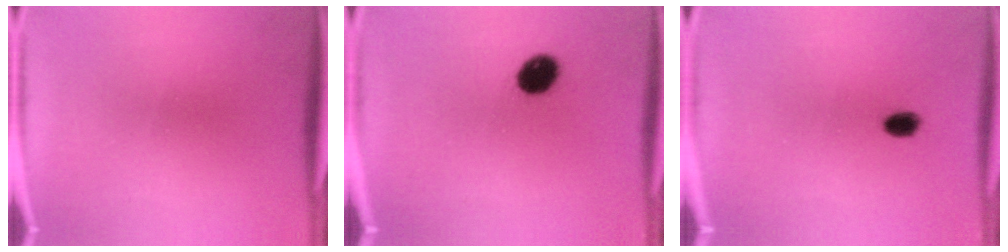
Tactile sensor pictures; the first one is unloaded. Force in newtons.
{"total": 7.2}
{"total": 2.4}